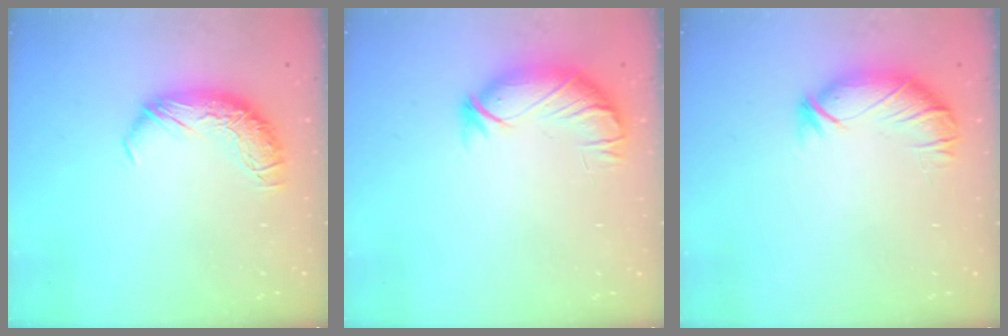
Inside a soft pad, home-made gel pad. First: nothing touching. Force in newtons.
{"total": 3.6, "press": 3.1, "slide": 1.9}
{"total": 2.7, "press": 2.5, "slide": 0.9}